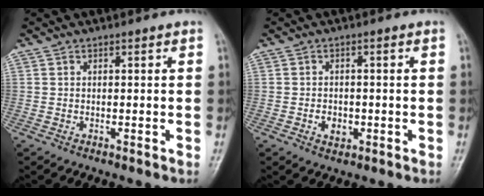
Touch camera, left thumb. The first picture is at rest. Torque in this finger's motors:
{"motor_torque": [-0.08, 0.12, 0.19, 0.11, 0.00]}